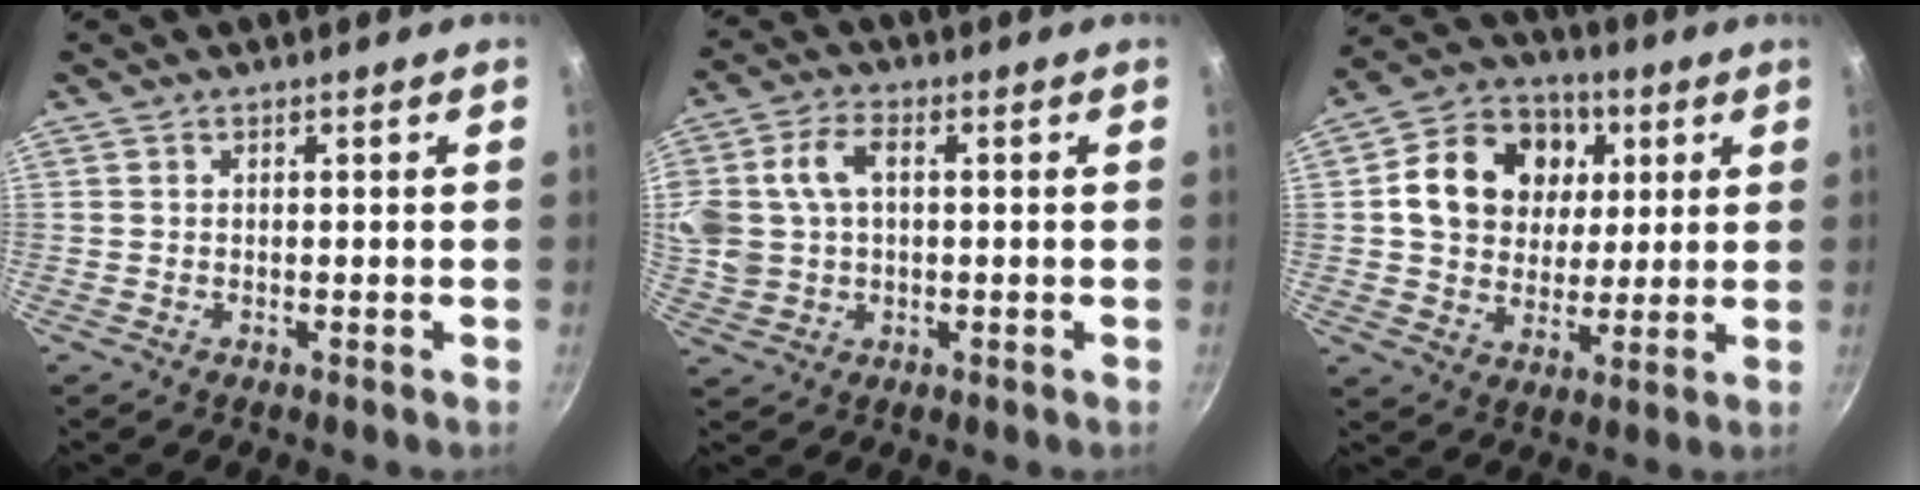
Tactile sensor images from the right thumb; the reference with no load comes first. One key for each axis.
{"total": 12.9, "fx": 2.0, "fy": 9.3, "fz": 8.6, "tx": -0.192, "ty": 0.024, "tz": 0.041}
{"total": 16.8, "fx": 4.0, "fy": 13.6, "fz": 9.0, "tx": -0.133, "ty": 0.009, "tz": 0.060}